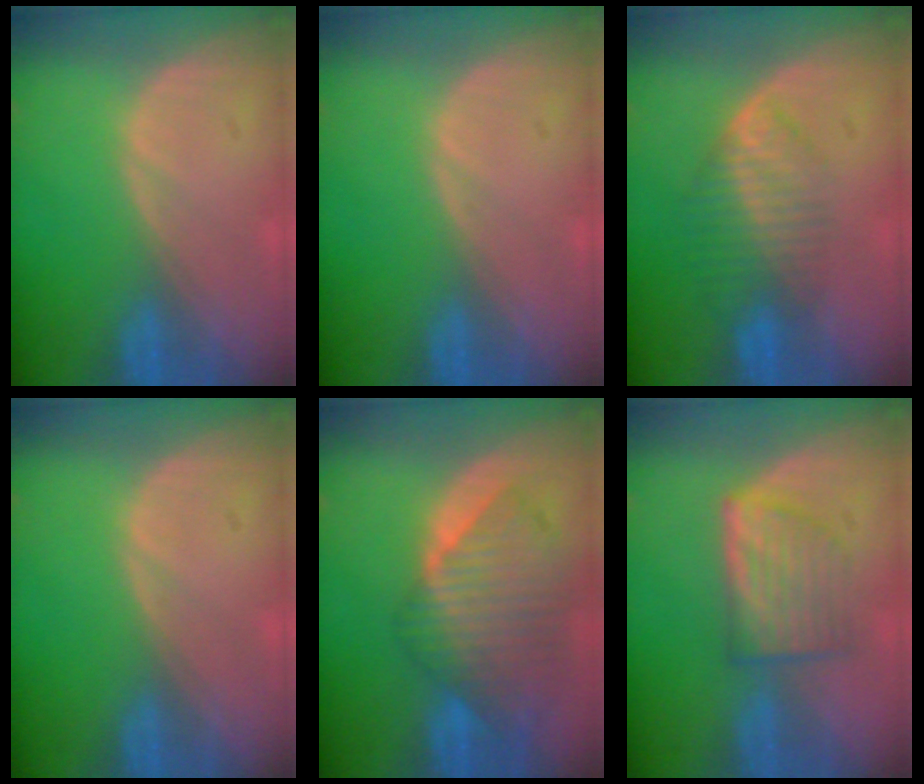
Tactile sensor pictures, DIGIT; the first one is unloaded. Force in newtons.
{"total": 0.0}
{"total": 6.8, "press": 5.8, "slide": 3.5}
{"total": 0.0}
{"total": 10.3, "press": 8.8, "slide": 5.3}
{"total": 6.1, "press": 5.8, "slide": 1.7}